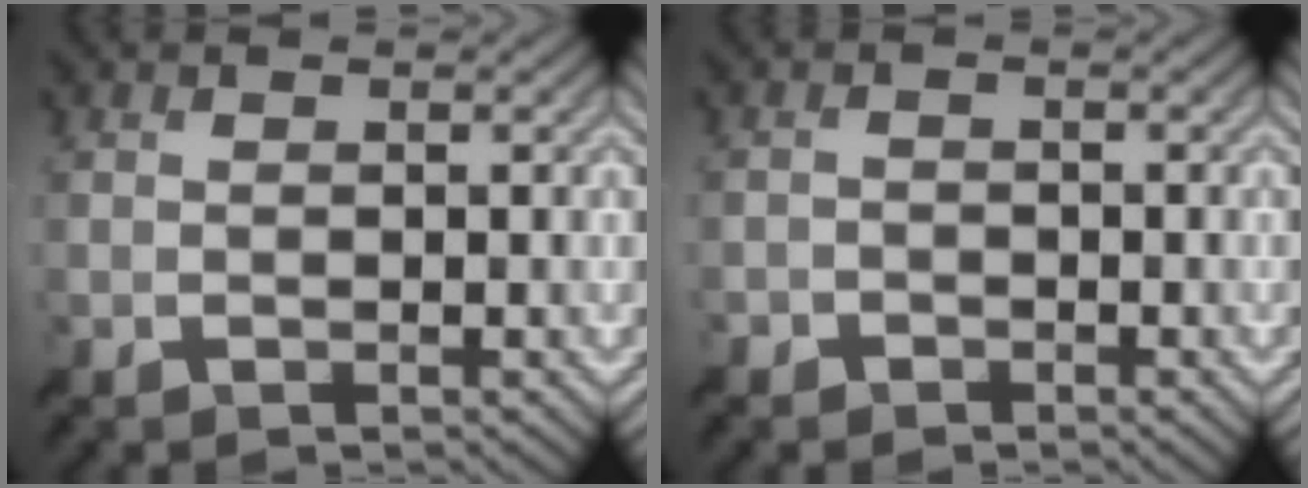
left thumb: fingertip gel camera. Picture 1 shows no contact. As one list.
[{"total": 1.4, "force": [-1.0, 0.9, -0.1], "torque": [0.010, 0.002, -0.023]}]